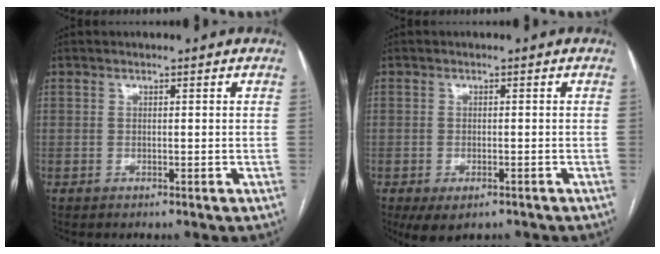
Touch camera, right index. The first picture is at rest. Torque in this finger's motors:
{"motor_torque": [0.83, -0.60, 0.19, 0.04]}